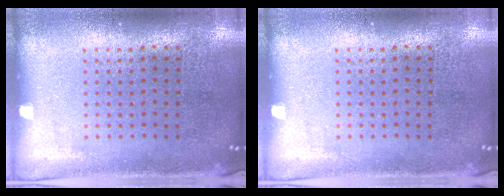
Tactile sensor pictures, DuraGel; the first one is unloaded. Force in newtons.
{"total": 0.0}